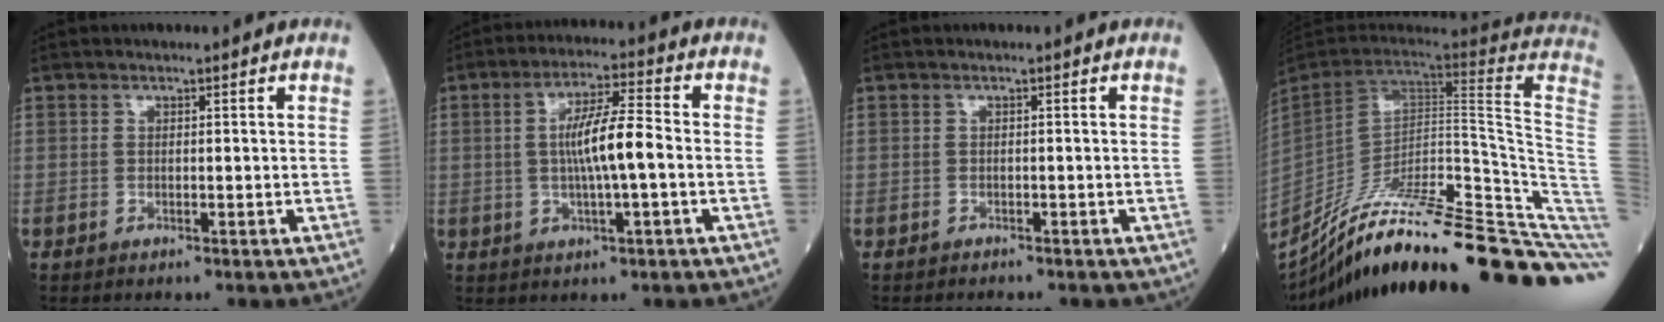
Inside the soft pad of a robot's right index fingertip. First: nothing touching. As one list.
[{"total": 8.3, "force": [-0.4, 0.6, 8.3], "torque": [-0.149, 0.007, -0.011]}, {"total": 2.4, "force": [-2.1, 0.9, 0.9], "torque": [-0.019, -0.003, -0.020]}, {"total": 37.5, "force": [-28.9, -0.3, 24.0], "torque": [-0.214, -0.050, -0.406]}]